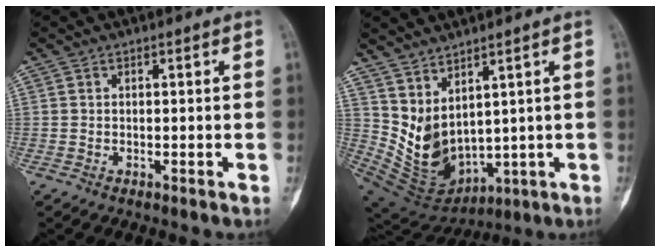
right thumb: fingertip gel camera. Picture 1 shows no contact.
{"total": 11.5, "force": [4.4, 6.4, 8.6], "torque": [-0.132, -0.036, 0.120]}